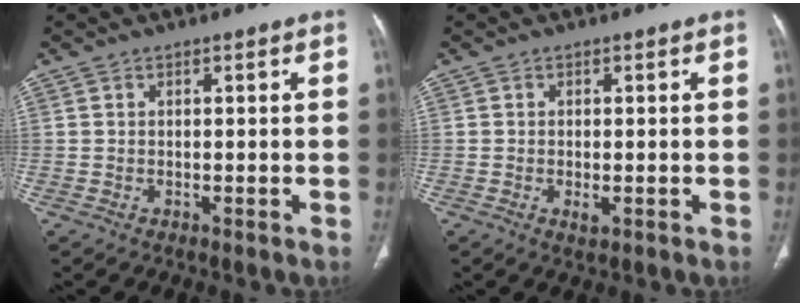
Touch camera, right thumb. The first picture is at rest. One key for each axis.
{"total": 1.7, "fx": -0.5, "fy": 0.8, "fz": 1.4, "tx": -0.027, "ty": -0.003, "tz": -0.007}